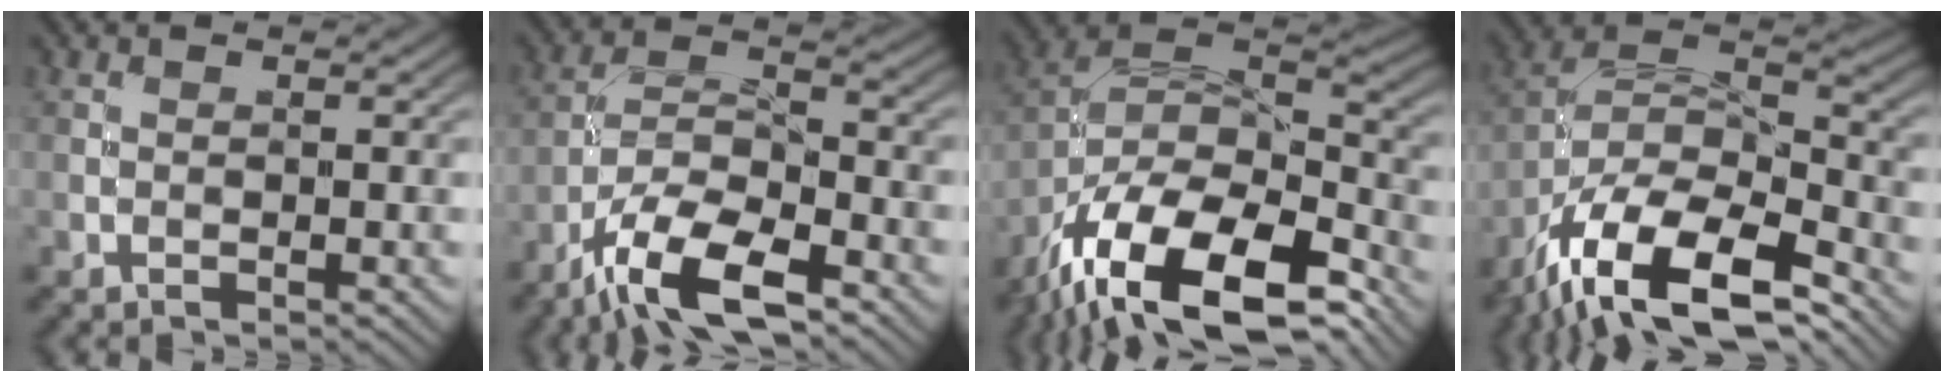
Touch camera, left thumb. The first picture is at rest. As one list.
[{"total": 11.2, "force": [-7.4, 3.8, 7.4], "torque": [-0.141, 0.000, -0.155]}, {"total": 18.9, "force": [-12.3, 8.4, 11.7], "torque": [-0.253, -0.035, -0.199]}, {"total": 17.4, "force": [-12.1, 6.8, 10.4], "torque": [-0.234, -0.036, -0.206]}]